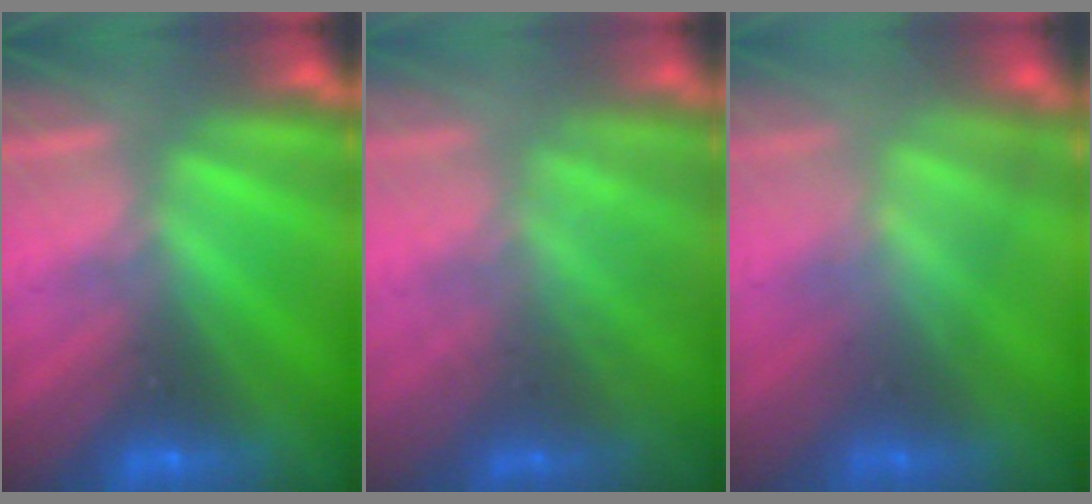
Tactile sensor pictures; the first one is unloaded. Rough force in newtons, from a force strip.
{"total": 2.2}
{"total": 4.7}